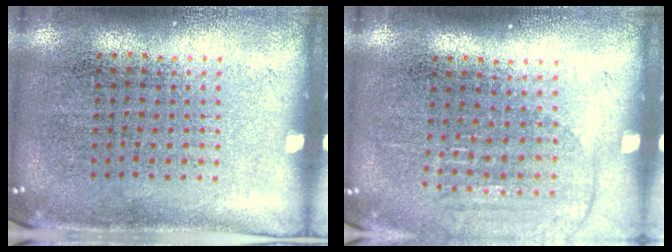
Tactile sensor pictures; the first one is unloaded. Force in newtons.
{"total": 1.3, "press": 1.2, "slide": 0.6}